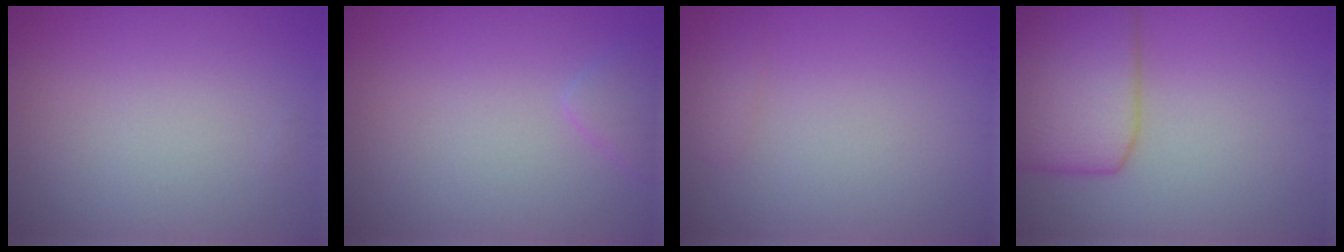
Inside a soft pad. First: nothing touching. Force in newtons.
{"total": 1.4, "press": 1.4, "slide": 0.2}
{"total": 0.8, "press": 0.8, "slide": 0.0}
{"total": 7.8, "press": 7.8, "slide": 0.3}